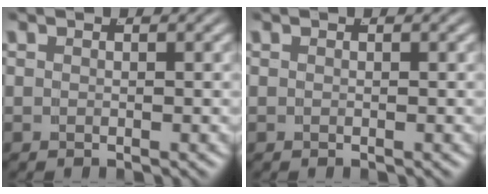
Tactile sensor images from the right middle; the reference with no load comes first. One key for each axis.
{"total": 0.0}